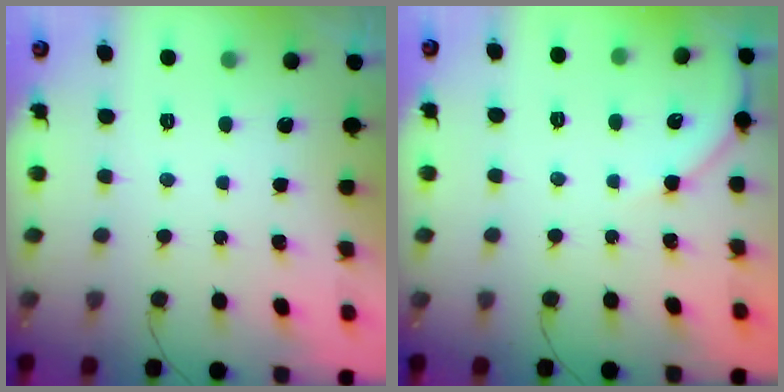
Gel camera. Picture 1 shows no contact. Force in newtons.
{"total": 5.9, "press": 5.8, "slide": 0.8}